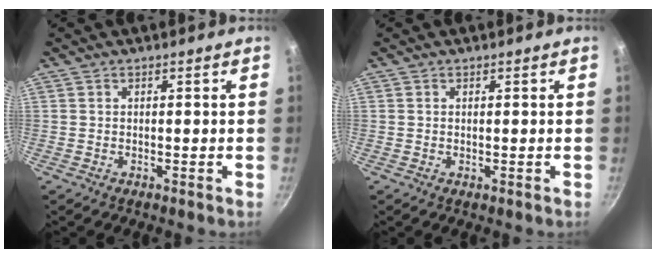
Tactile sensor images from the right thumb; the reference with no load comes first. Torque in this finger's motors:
{"motor_torque": [-0.14, -0.21, -0.15, 0.07, -0.06]}